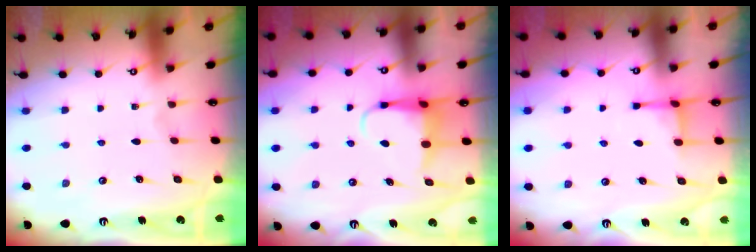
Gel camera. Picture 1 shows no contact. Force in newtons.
{"total": 5.5, "press": 5.5, "slide": 0.7}
{"total": 2.6, "press": 2.6, "slide": 0.7}